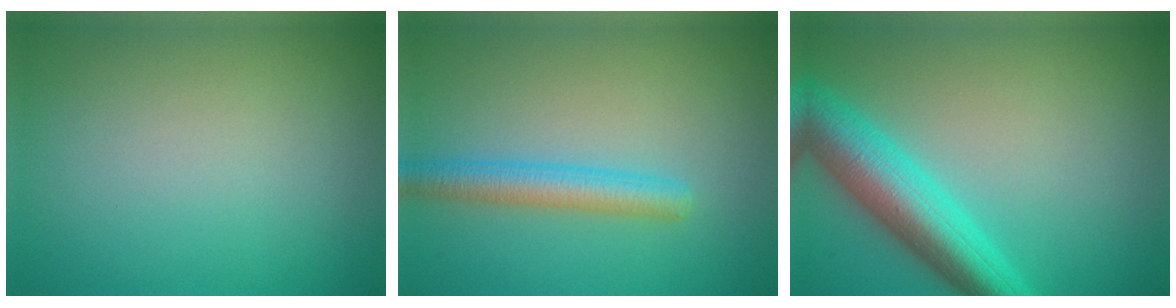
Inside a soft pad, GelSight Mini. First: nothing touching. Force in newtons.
{"total": 3.2, "press": 3.2, "slide": 0.1}
{"total": 6.9, "press": 6.9, "slide": 0.2}